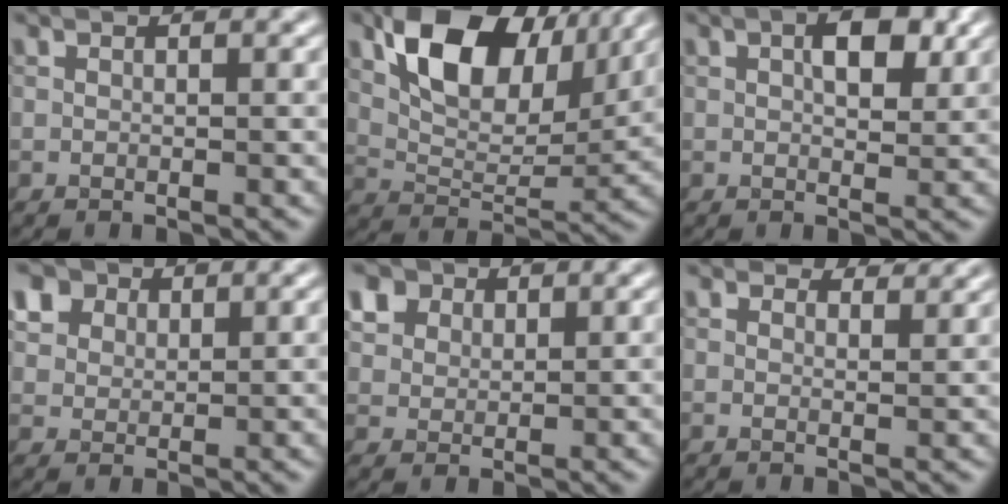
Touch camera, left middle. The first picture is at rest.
{"total": 10.8, "force": [5.3, 6.1, 7.1], "torque": [-0.127, 0.000, 0.099]}
{"total": 3.6, "force": [1.1, 1.8, 3.0], "torque": [-0.044, 0.004, 0.015]}
{"total": 6.8, "force": [4.1, 4.6, 2.9], "torque": [-0.093, 0.012, 0.071]}
{"total": 5.9, "force": [3.7, 3.9, 2.5], "torque": [-0.086, 0.009, 0.066]}
{"total": 2.5, "force": [2.3, 0.6, 0.7], "torque": [-0.017, 0.000, 0.028]}